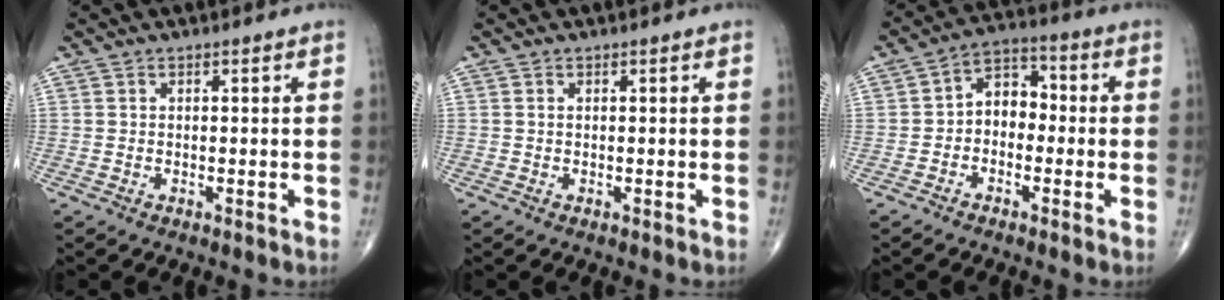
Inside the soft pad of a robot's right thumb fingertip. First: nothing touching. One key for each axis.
{"total": 0.0}
{"total": 6.6, "fx": -1.0, "fy": 4.9, "fz": 4.3, "tx": -0.041, "ty": 0.032, "tz": -0.036}